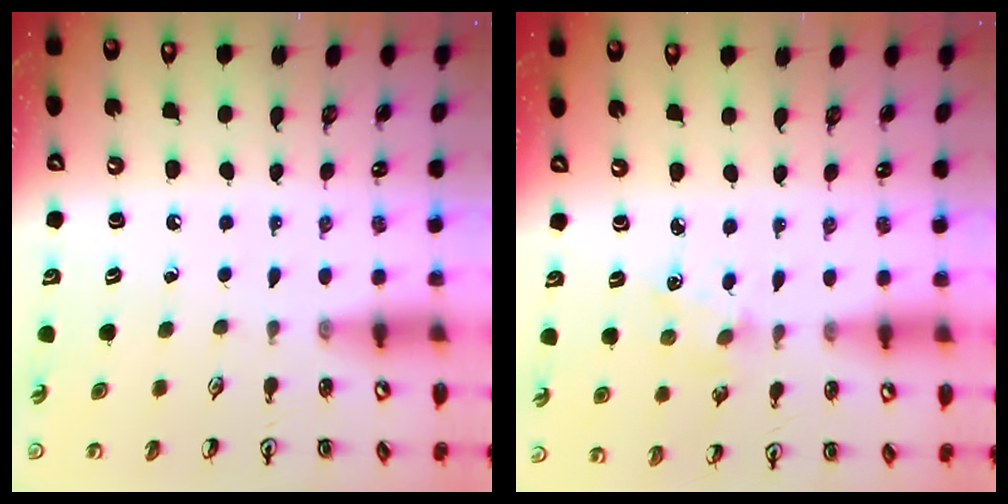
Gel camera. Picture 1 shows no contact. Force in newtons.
{"total": 1.7, "press": 1.7, "slide": 0.3}